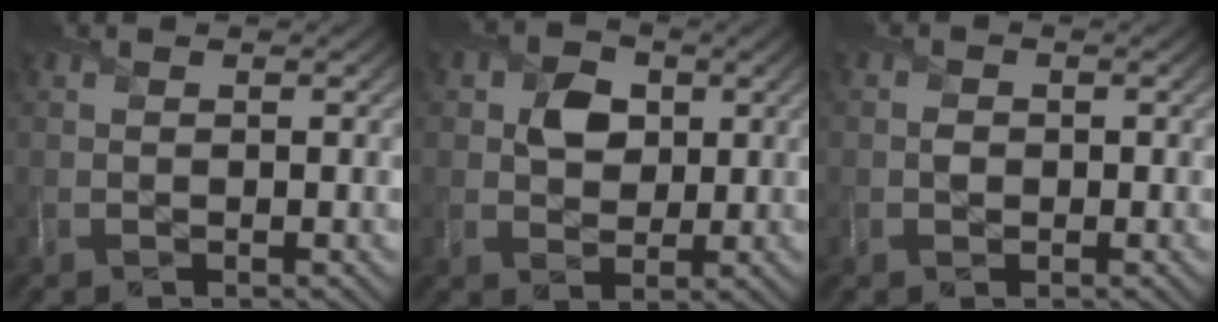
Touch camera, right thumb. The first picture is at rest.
{"total": 4.8, "force": [0.9, 4.0, 2.6], "torque": [-0.054, 0.003, 0.006]}
{"total": 1.2, "force": [-0.3, 1.2, 0.4], "torque": [-0.006, -0.004, -0.011]}